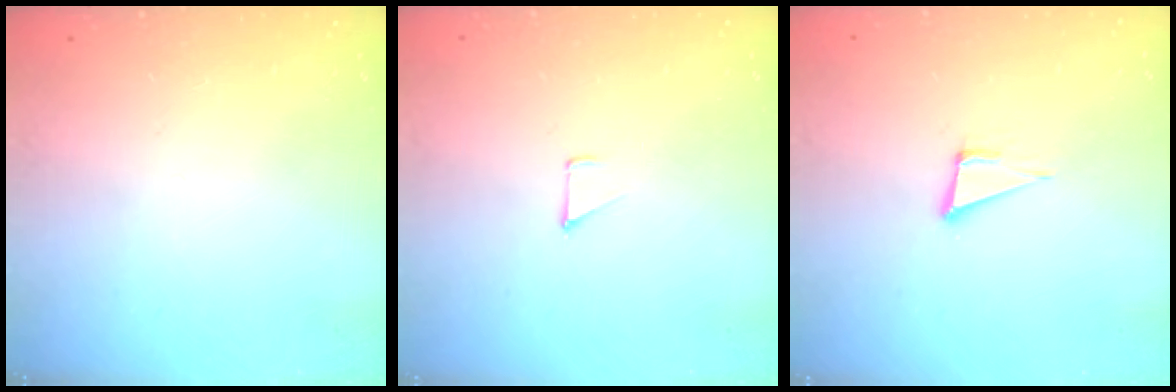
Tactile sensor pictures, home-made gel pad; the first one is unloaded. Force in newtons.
{"total": 3.3, "press": 3.3, "slide": 0.3}
{"total": 5.1, "press": 4.3, "slide": 2.8}